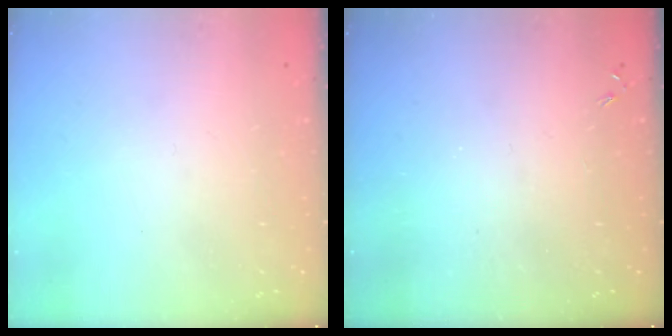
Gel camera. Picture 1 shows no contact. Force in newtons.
{"total": 0.0}